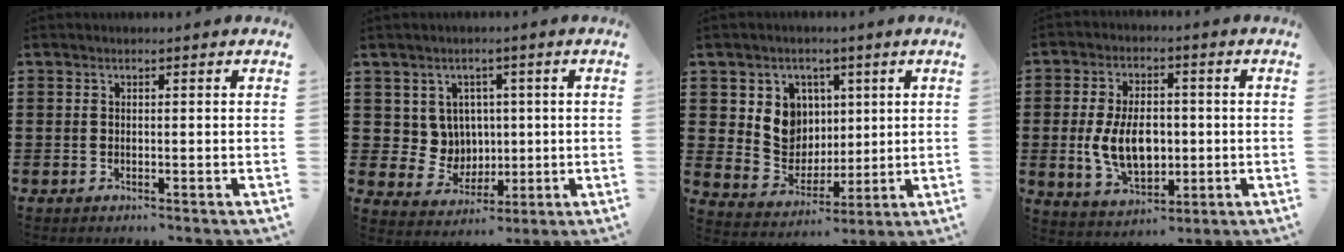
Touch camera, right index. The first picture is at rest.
{"total": 5.6, "force": [1.8, 5.2, 1.0], "torque": [-0.040, 0.002, 0.035]}
{"total": 8.1, "force": [2.5, 7.4, 2.4], "torque": [-0.061, 0.000, 0.046]}
{"total": 9.1, "force": [-0.8, 5.7, 7.1], "torque": [-0.140, 0.001, -0.020]}